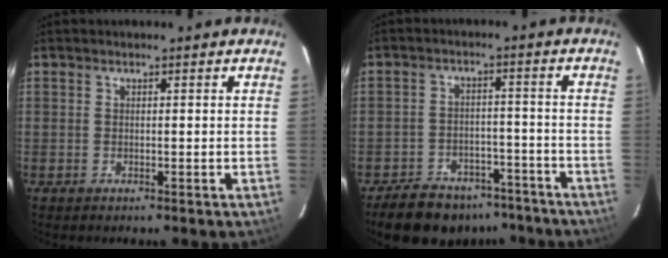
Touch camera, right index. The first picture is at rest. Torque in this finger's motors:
{"motor_torque": [-0.68, -0.73, -0.59, -0.21]}